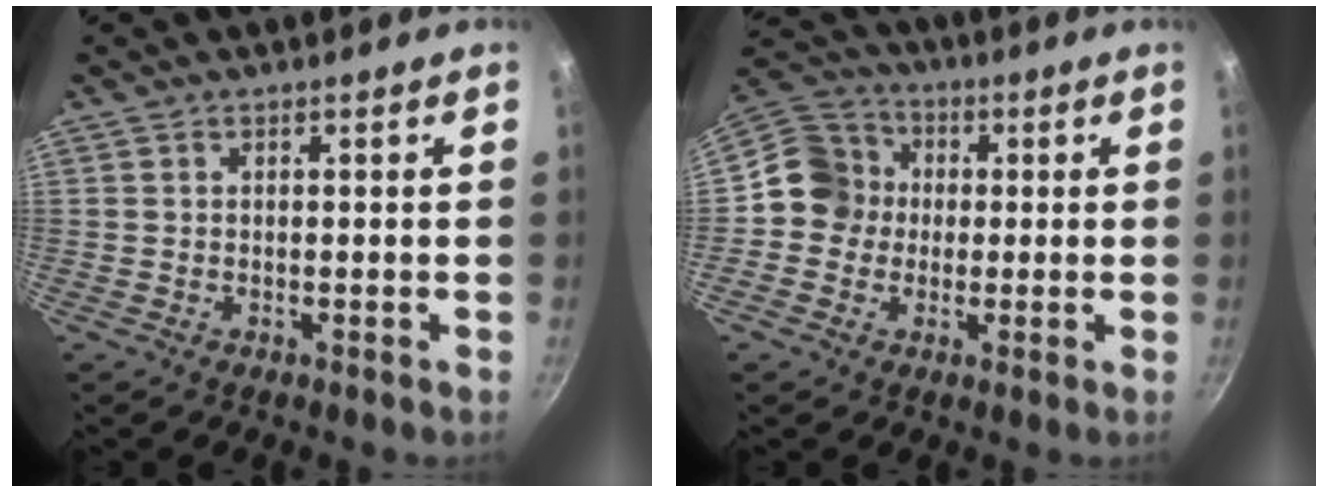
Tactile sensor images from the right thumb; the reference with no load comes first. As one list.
[{"total": 9.4, "force": [-0.1, 8.9, 3.0], "torque": [-0.015, 0.025, -0.026]}]